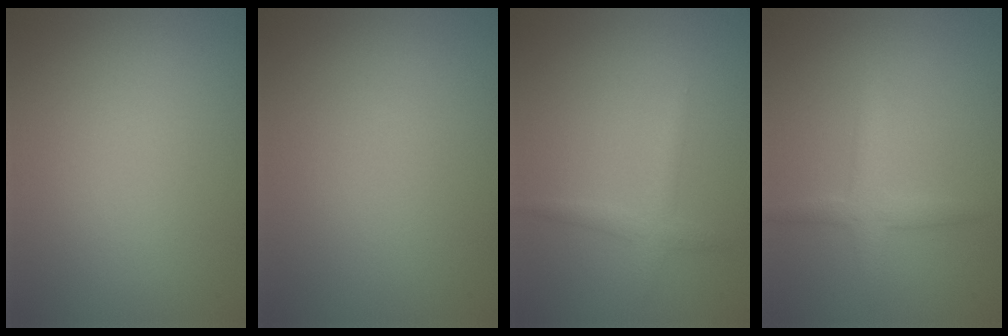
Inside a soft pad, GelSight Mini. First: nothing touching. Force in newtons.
{"total": 0.0}
{"total": 1.7, "press": 1.7, "slide": 0.0}
{"total": 2.4, "press": 2.4, "slide": 0.0}